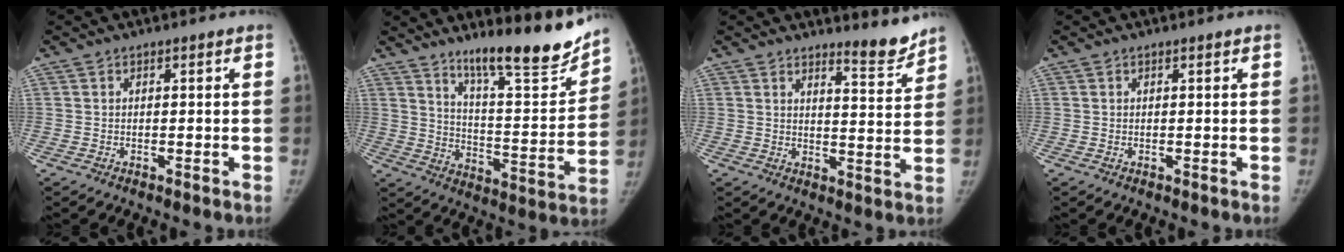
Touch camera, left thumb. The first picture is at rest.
{"total": 18.6, "force": [14.9, 3.0, 10.8], "torque": [-0.123, -0.111, 0.234]}
{"total": 5.5, "force": [5.1, 0.5, 1.9], "torque": [-0.014, -0.055, 0.076]}
{"total": 0.0}